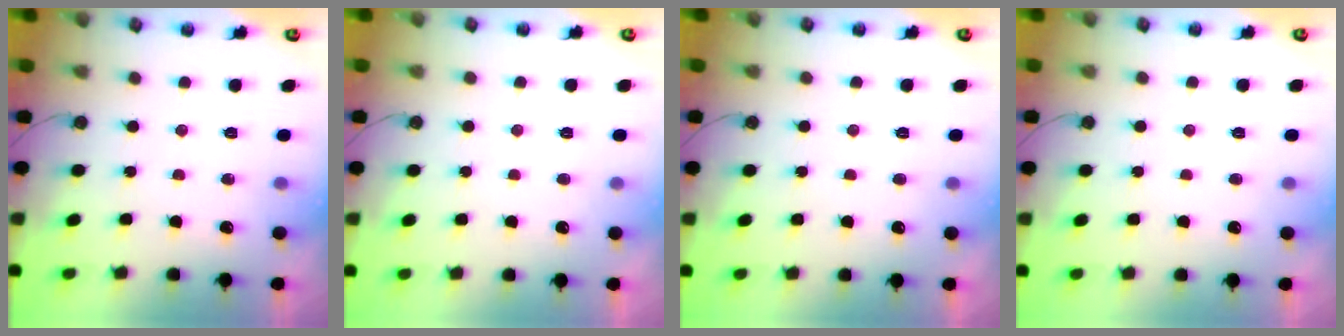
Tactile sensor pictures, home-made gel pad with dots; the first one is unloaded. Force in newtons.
{"total": 0.0}
{"total": 0.0}
{"total": 0.0}